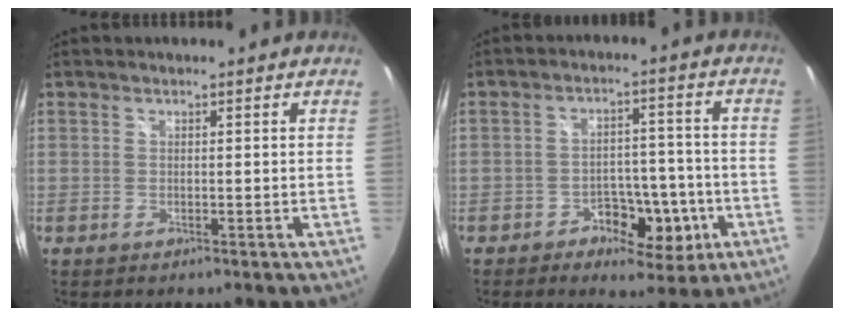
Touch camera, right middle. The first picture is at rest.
{"total": 8.8, "force": [-4.3, 6.1, 4.6], "torque": [-0.075, 0.014, -0.051]}